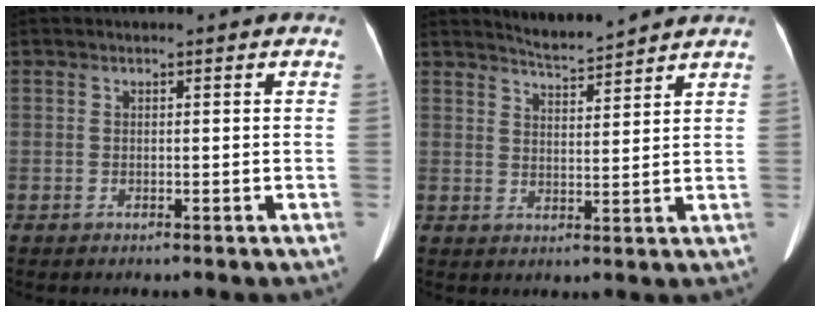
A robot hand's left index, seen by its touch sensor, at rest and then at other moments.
{"total": 5.0, "force": [5.0, -0.5, 0.6], "torque": [-0.022, 0.000, 0.083]}